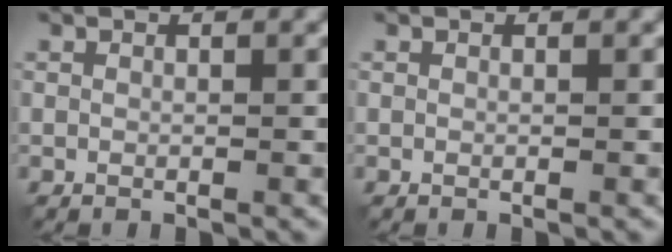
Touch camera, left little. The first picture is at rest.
{"total": 0.0}